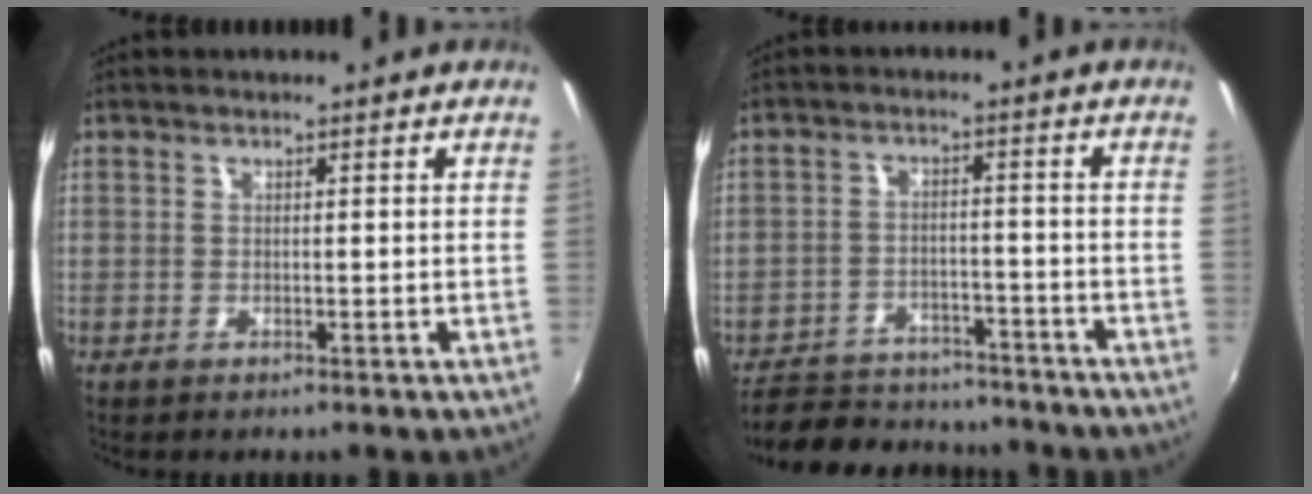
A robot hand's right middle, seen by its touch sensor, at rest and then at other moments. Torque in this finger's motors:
{"motor_torque": [0.88, -1.26, 0.18, 0.12]}